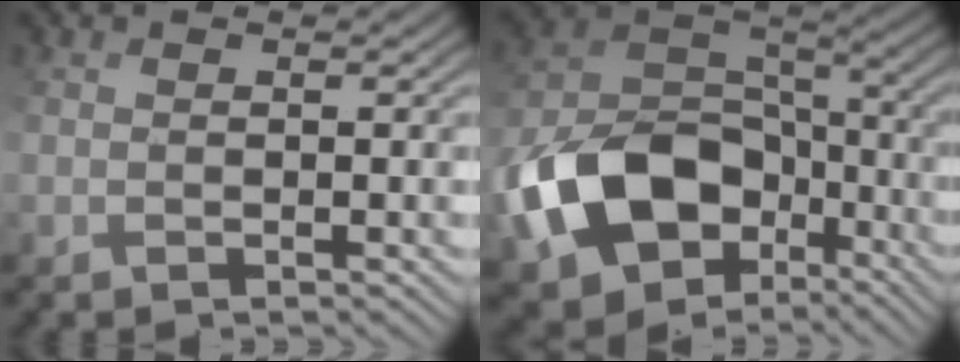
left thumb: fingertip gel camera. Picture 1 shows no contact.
{"total": 15.5, "force": [-6.0, 11.0, 9.0], "torque": [-0.194, -0.032, -0.117]}